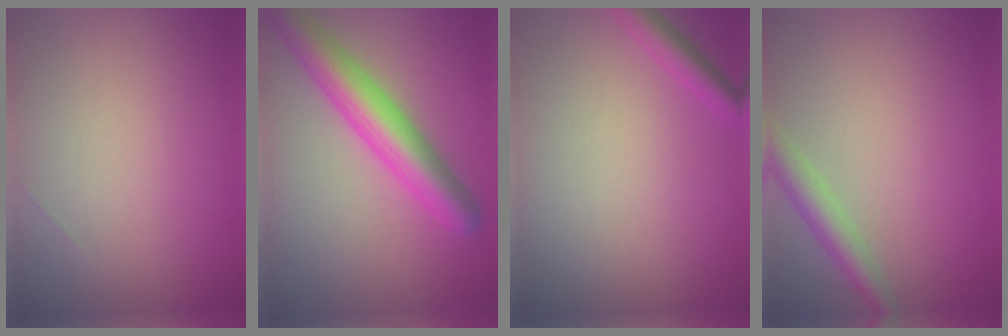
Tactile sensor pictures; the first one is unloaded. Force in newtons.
{"total": 6.2, "press": 6.2, "slide": 0.1}
{"total": 1.9, "press": 1.9, "slide": 0.1}
{"total": 2.8, "press": 2.8, "slide": 0.1}